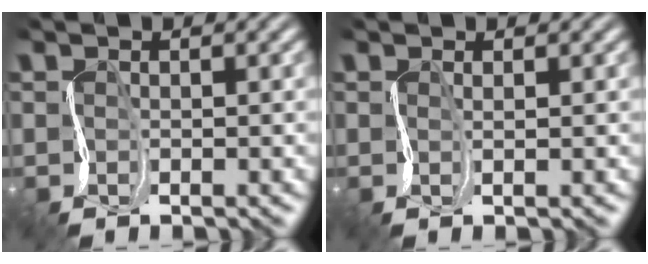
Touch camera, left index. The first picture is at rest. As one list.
[{"total": 0.7, "force": [0.6, 0.0, 0.4], "torque": [-0.005, 0.007, 0.012]}]